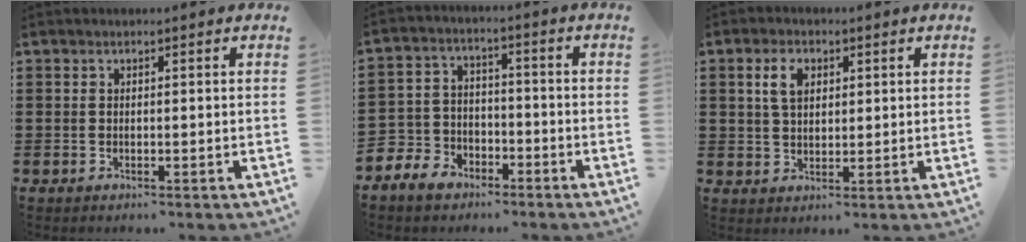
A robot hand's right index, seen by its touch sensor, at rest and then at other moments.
{"total": 5.1, "force": [-3.9, 3.3, 0.6], "torque": [-0.047, 0.005, -0.086]}
{"total": 4.4, "force": [1.5, 2.7, 3.1], "torque": [-0.072, 0.014, 0.025]}